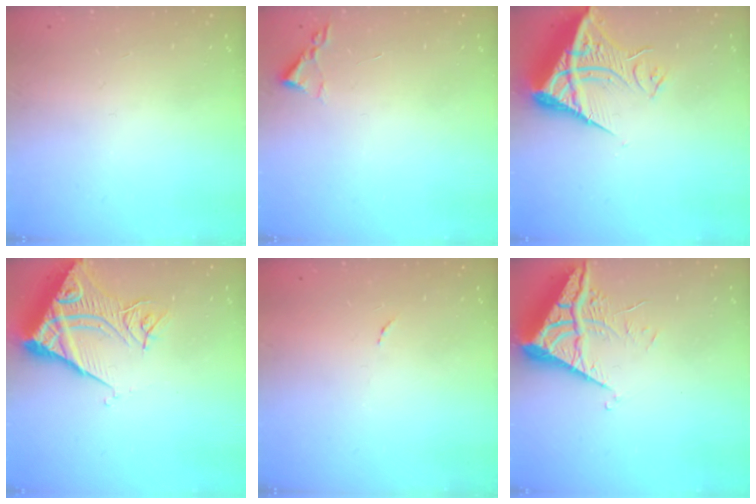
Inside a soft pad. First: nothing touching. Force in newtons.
{"total": 1.8, "press": 1.8, "slide": 0.3}
{"total": 10.6, "press": 10.5, "slide": 1.1}
{"total": 13.1, "press": 13.0, "slide": 1.7}
{"total": 3.3, "press": 3.3, "slide": 0.2}
{"total": 6.6, "press": 6.6, "slide": 0.6}